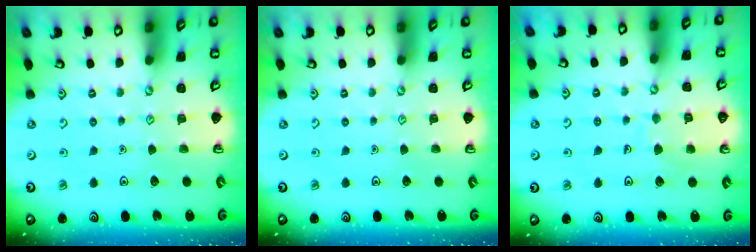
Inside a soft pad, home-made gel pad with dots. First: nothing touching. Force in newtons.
{"total": 0.0}
{"total": 7.0, "press": 7.0, "slide": 0.5}